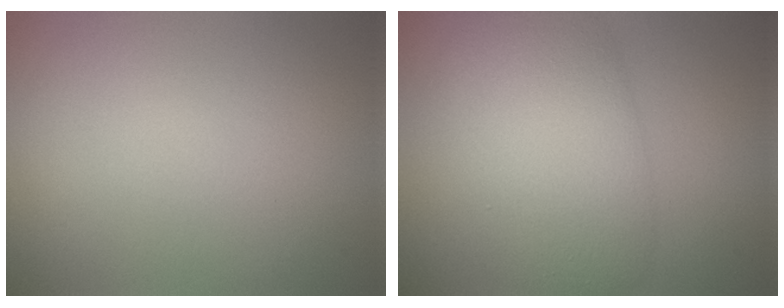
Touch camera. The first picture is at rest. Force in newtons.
{"total": 8.2, "press": 8.2, "slide": 0.5}